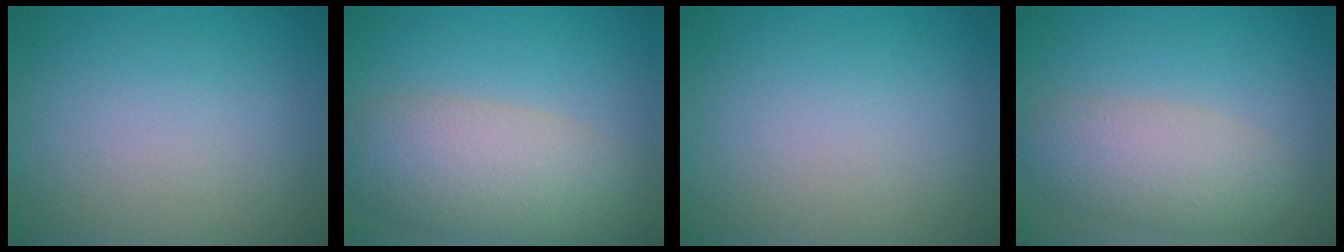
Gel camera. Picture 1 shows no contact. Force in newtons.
{"total": 6.9, "press": 6.9, "slide": 0.3}
{"total": 0.0}
{"total": 4.6, "press": 4.6, "slide": 0.3}